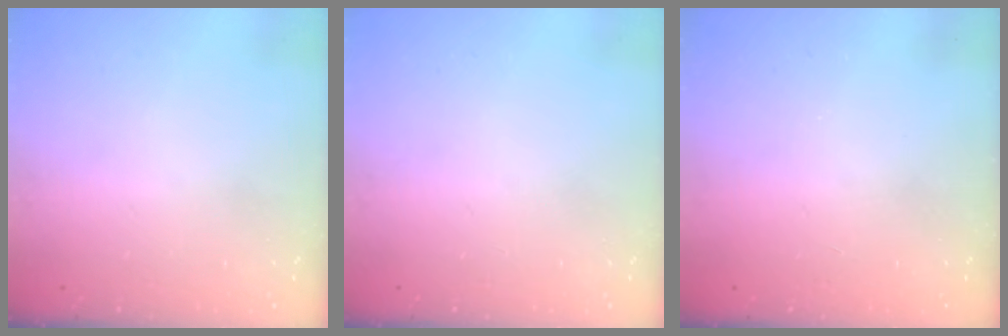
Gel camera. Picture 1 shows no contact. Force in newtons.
{"total": 0.0}
{"total": 0.0}